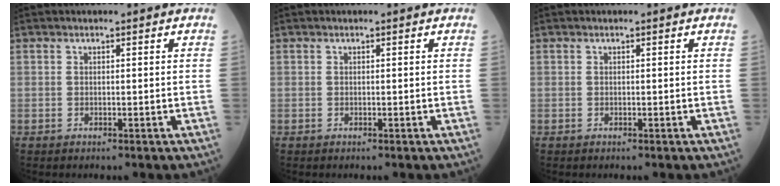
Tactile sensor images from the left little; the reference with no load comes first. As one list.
[{"total": 0.0}, {"total": 0.0}]